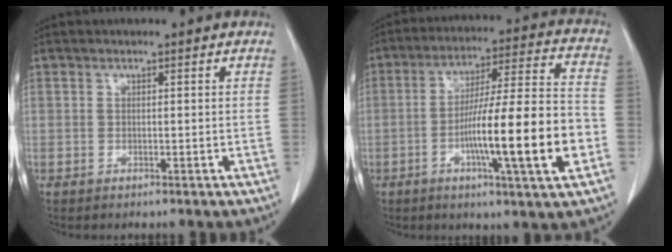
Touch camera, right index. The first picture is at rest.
{"total": 17.8, "force": [-4.9, 0.5, 17.1], "torque": [-0.275, 0.002, -0.079]}